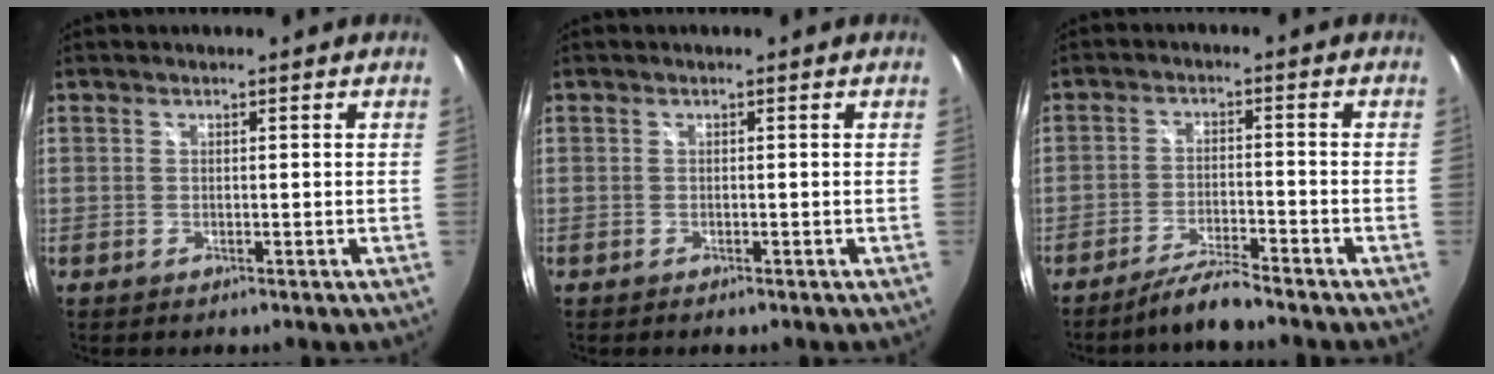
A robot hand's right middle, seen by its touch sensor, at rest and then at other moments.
{"total": 0.5, "force": [-0.4, 0.2, 0.2], "torque": [-0.004, -0.003, -0.009]}
{"total": 5.5, "force": [-5.1, -0.4, 2.2], "torque": [-0.062, -0.004, -0.093]}